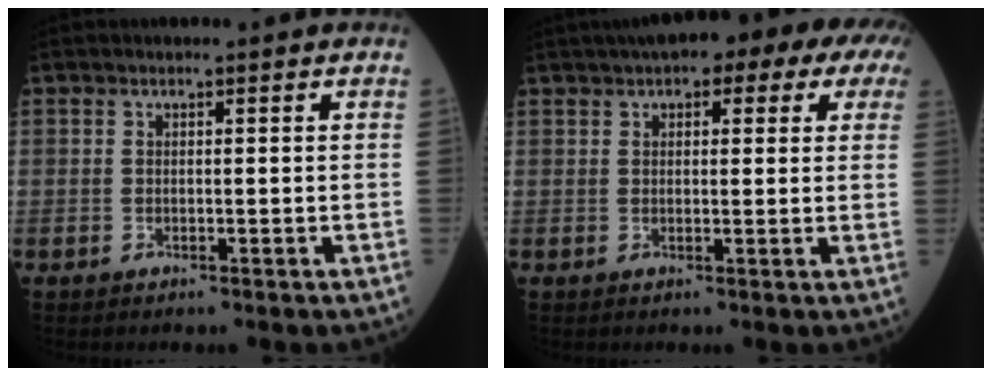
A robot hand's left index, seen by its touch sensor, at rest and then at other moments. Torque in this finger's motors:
{"motor_torque": [1.06, -1.08, 1.05, 0.14]}